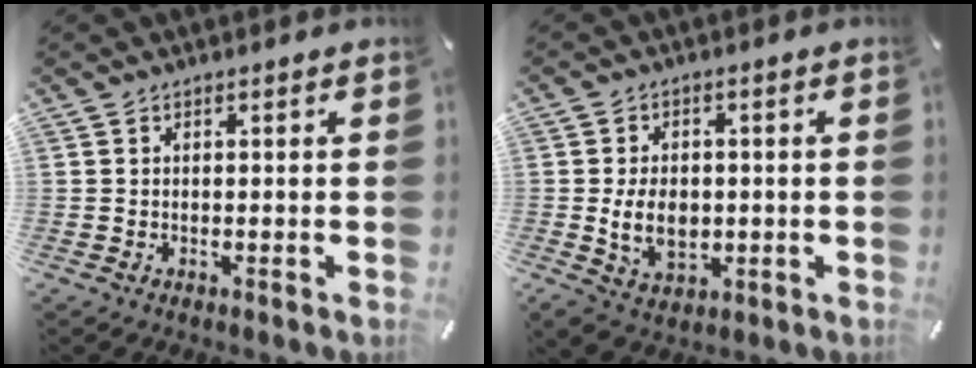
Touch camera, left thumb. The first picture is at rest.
{"total": 8.6, "force": [-1.0, 6.4, 5.6], "torque": [-0.117, -0.001, -0.020]}